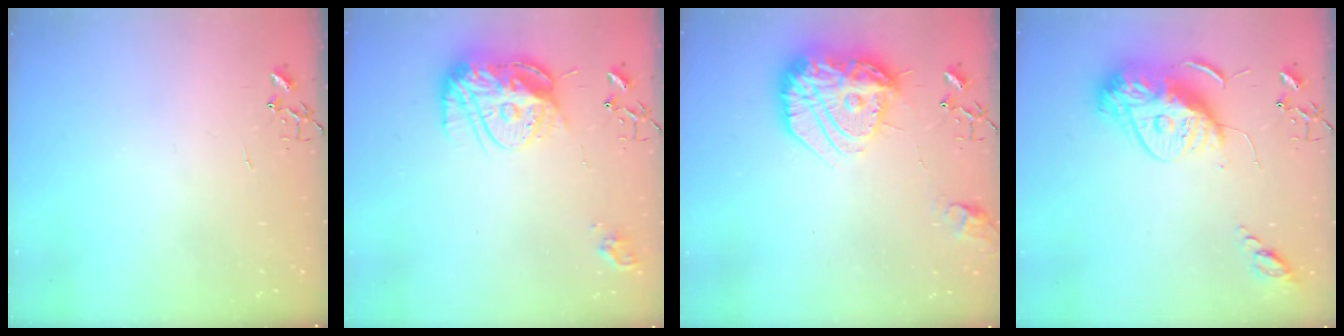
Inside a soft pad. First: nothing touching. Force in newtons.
{"total": 19.1, "press": 19.1, "slide": 1.5}
{"total": 20.7, "press": 20.6, "slide": 1.5}
{"total": 16.1, "press": 16.0, "slide": 1.6}